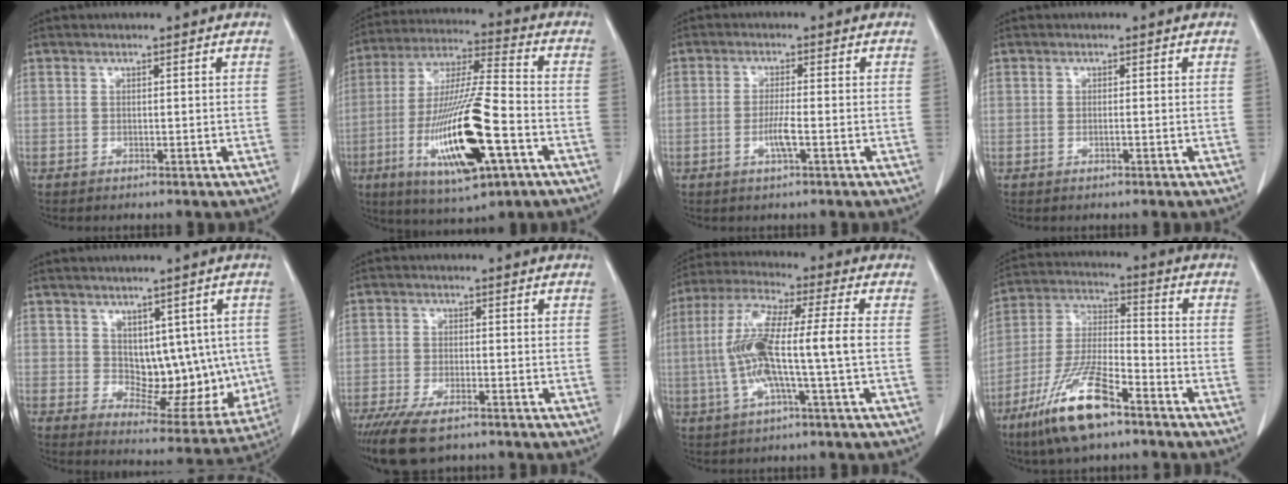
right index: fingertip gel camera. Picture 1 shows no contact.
{"total": 20.1, "force": [-6.6, 3.2, 18.7], "torque": [-0.390, -0.026, -0.111]}
{"total": 3.4, "force": [-1.1, 0.1, 3.2], "torque": [-0.066, -0.005, -0.022]}
{"total": 0.6, "force": [-0.2, 0.0, 0.5], "torque": [-0.012, 0.000, -0.002]}
{"total": 11.0, "force": [1.3, 6.6, 8.8], "torque": [-0.092, 0.005, 0.041]}
{"total": 9.1, "force": [-6.8, 2.7, 5.3], "torque": [-0.092, -0.017, -0.112]}
{"total": 12.3, "force": [-1.4, 0.6, 12.2], "torque": [-0.254, 0.017, -0.033]}
{"total": 14.4, "force": [-9.2, 3.3, 10.6], "torque": [-0.225, -0.021, -0.171]}